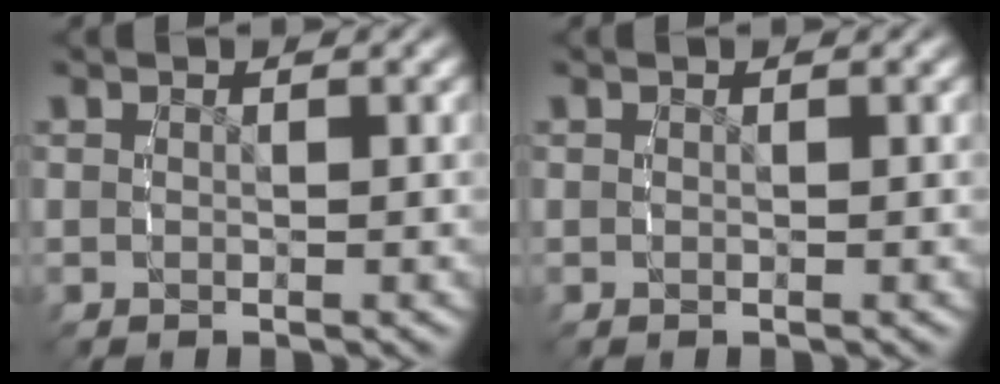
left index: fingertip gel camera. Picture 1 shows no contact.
{"total": 0.0}